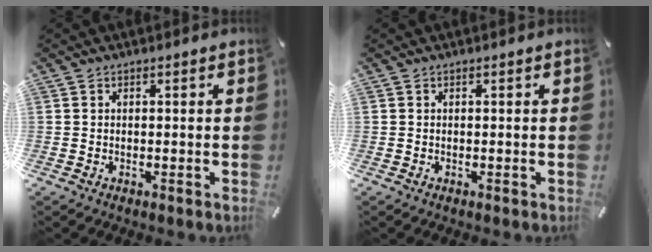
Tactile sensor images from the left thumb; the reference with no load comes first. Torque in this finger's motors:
{"motor_torque": [0.00, 0.00, 0.00, 0.00, 0.00]}